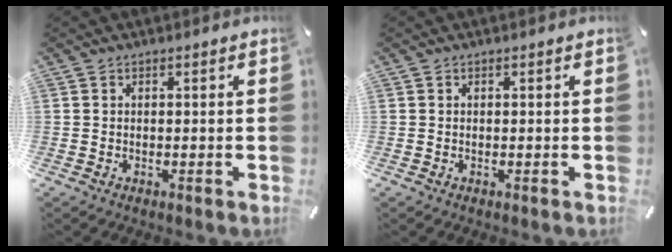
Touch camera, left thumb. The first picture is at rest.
{"total": 0.0}